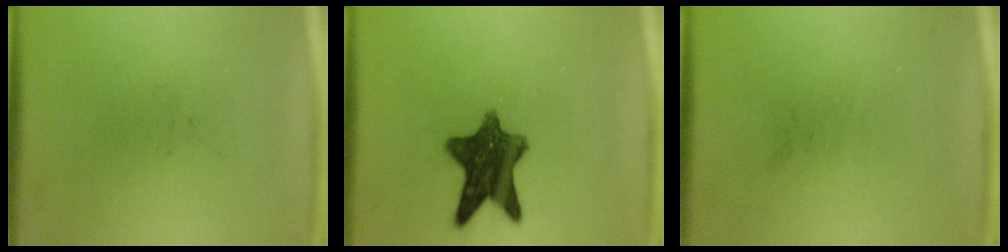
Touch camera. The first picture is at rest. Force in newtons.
{"total": 10.6}
{"total": 0.0}